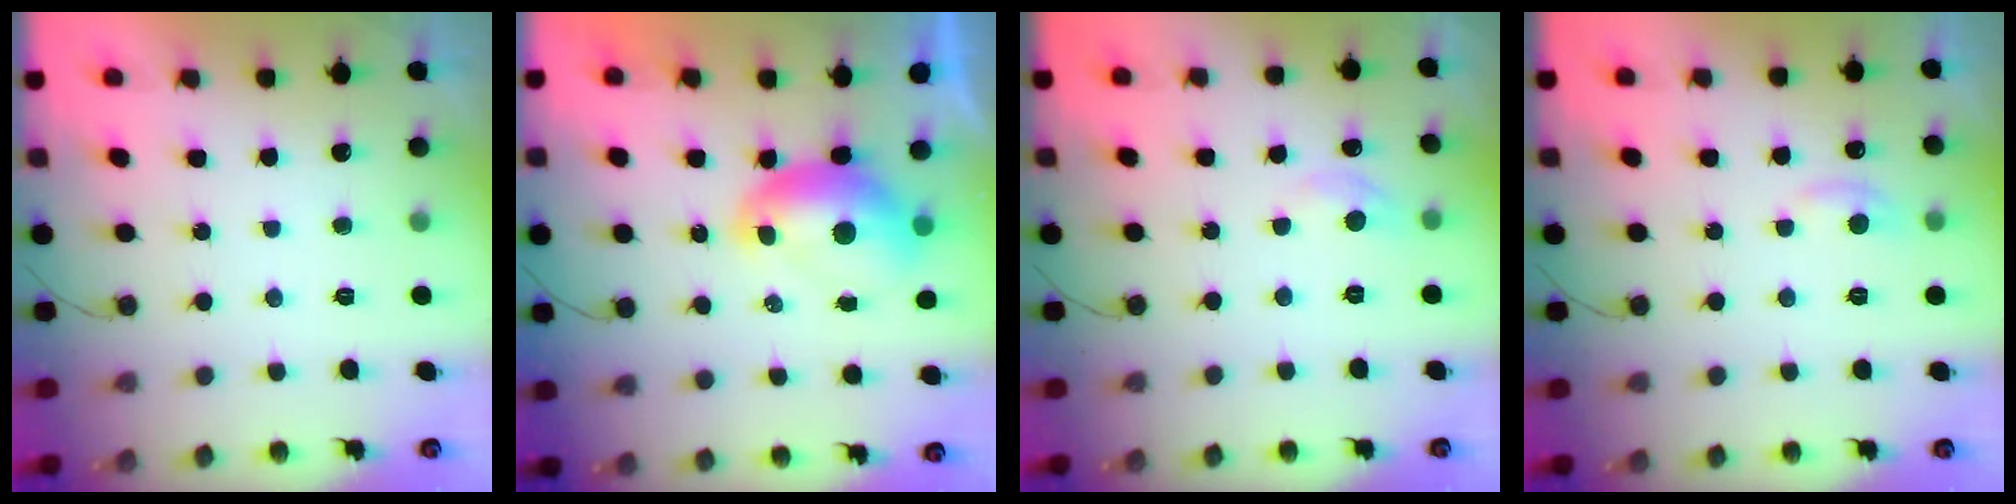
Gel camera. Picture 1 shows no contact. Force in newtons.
{"total": 8.9, "press": 8.8, "slide": 1.0}
{"total": 6.3, "press": 6.3, "slide": 0.9}
{"total": 5.9, "press": 5.9, "slide": 0.8}